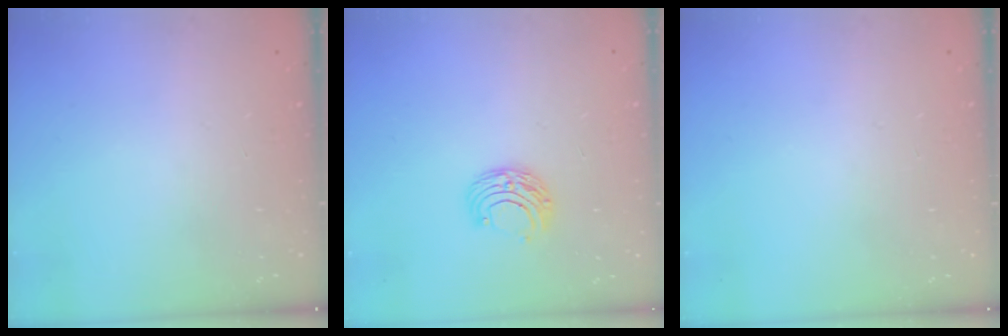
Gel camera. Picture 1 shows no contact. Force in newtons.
{"total": 7.6, "press": 7.5, "slide": 0.6}
{"total": 0.0}